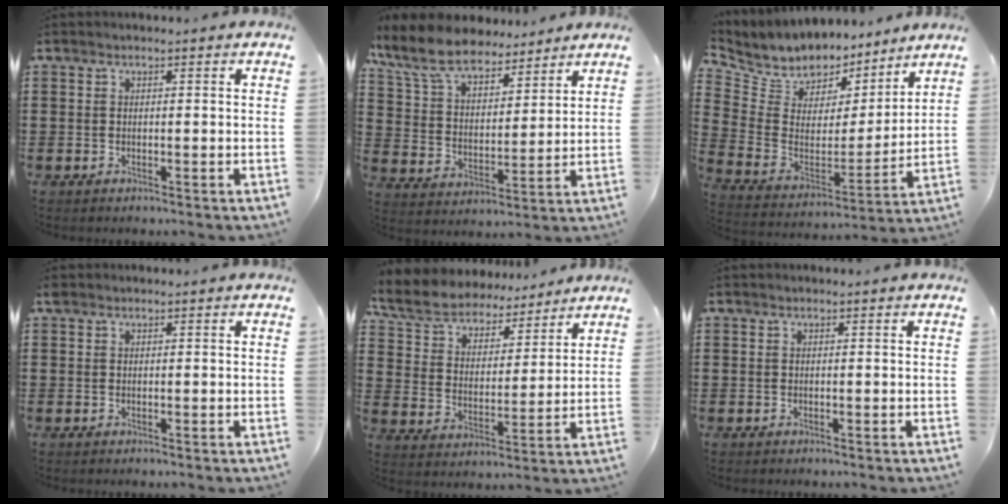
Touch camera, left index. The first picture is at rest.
{"total": 9.8, "force": [8.5, 2.9, 3.9], "torque": [-0.112, -0.033, 0.156]}
{"total": 6.9, "force": [5.7, 3.8, 0.3], "torque": [-0.053, -0.047, 0.105]}
{"total": 0.5, "force": [0.3, 0.4, 0.2], "torque": [-0.006, 0.004, 0.006]}
{"total": 6.7, "force": [6.4, 1.8, 1.2], "torque": [-0.058, -0.036, 0.112]}
{"total": 0.0}